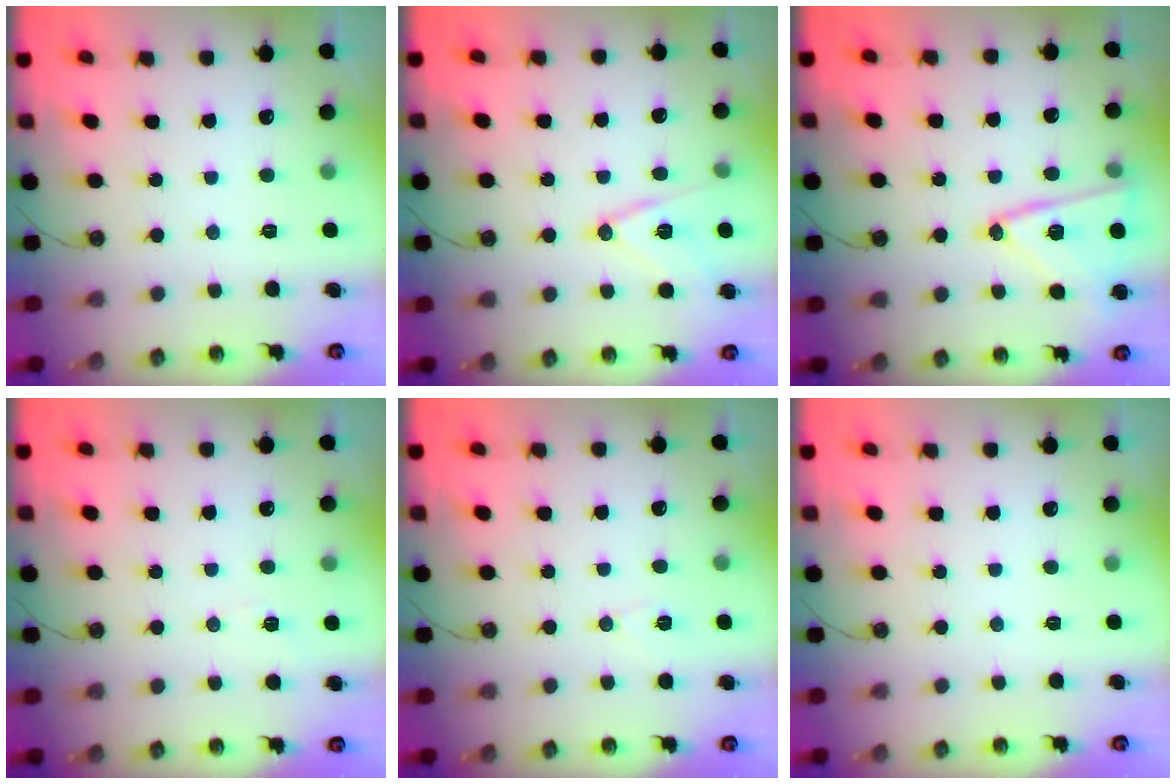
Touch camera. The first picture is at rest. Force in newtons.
{"total": 12.9, "press": 12.5, "slide": 3.1}
{"total": 14.7, "press": 14.4, "slide": 3.1}
{"total": 3.5, "press": 3.1, "slide": 1.6}
{"total": 5.9, "press": 5.8, "slide": 1.0}
{"total": 0.0}